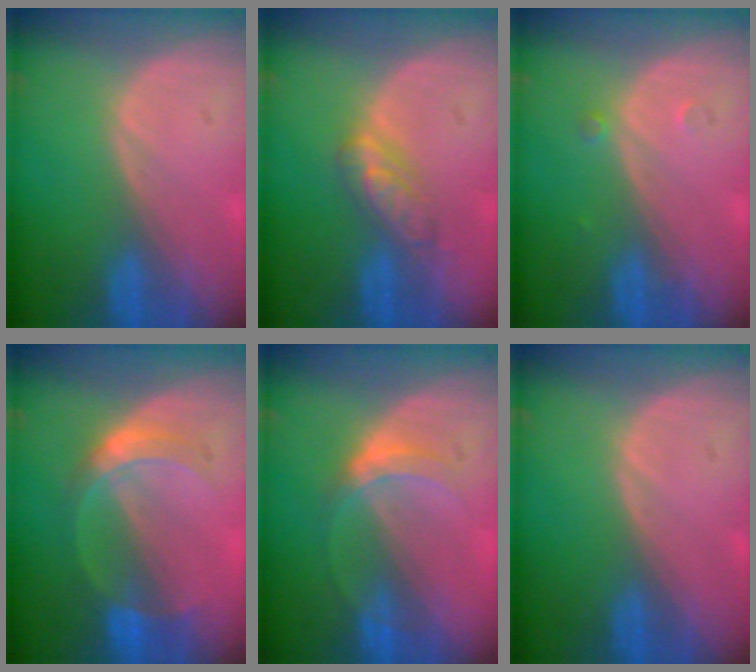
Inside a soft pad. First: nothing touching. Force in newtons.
{"total": 4.7, "press": 4.5, "slide": 1.5}
{"total": 0.8, "press": 0.8, "slide": 0.1}
{"total": 5.0, "press": 4.9, "slide": 0.2}
{"total": 4.0, "press": 3.7, "slide": 1.6}
{"total": 0.0}